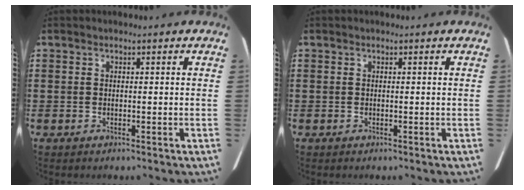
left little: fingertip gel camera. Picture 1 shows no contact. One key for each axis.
{"total": 0.0}